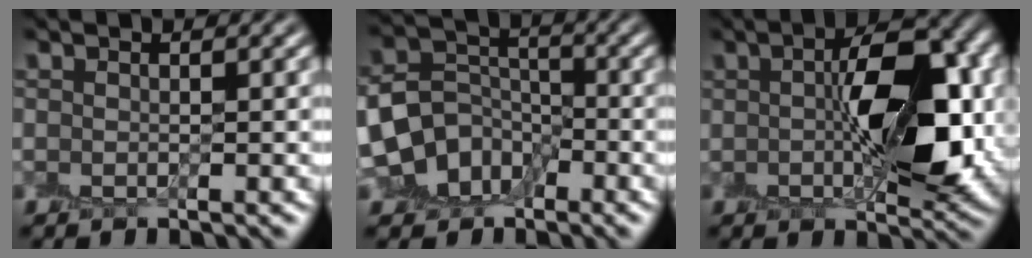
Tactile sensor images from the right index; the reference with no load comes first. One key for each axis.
{"total": 6.1, "fx": -2.7, "fy": 4.8, "fz": 2.7, "tx": -0.047, "ty": 0.000, "tz": -0.056}
{"total": 9.8, "fx": 0.5, "fy": 4.2, "fz": 8.8, "tx": -0.132, "ty": 0.010, "tz": 0.010}